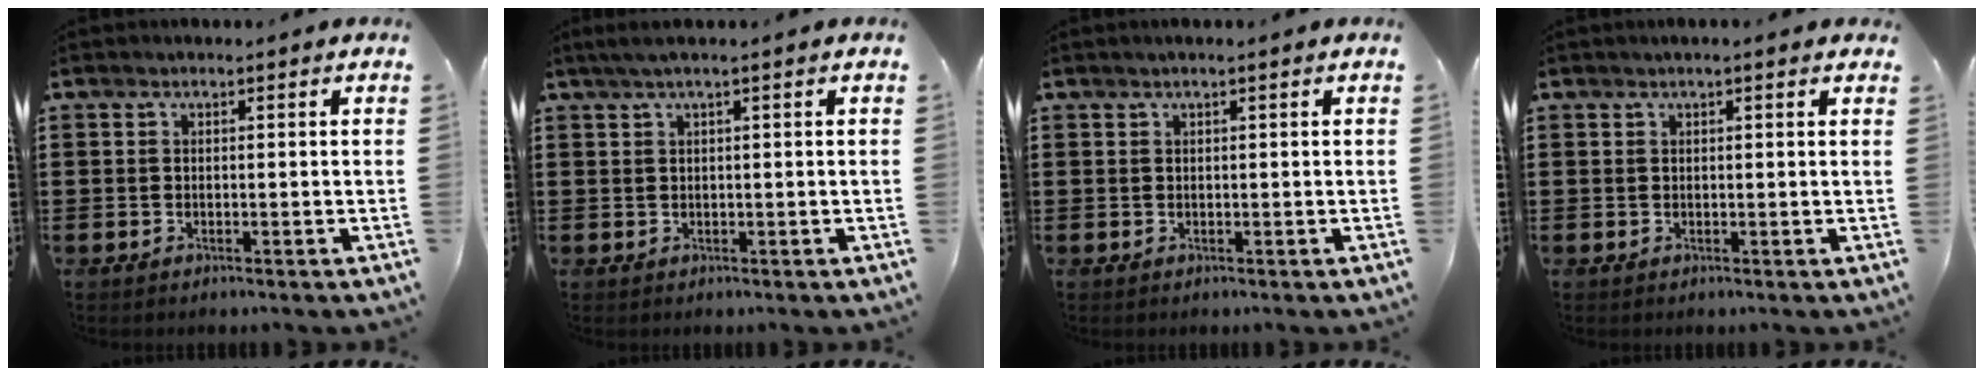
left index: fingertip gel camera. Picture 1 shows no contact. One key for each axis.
{"total": 1.5, "fx": 0.4, "fy": -0.1, "fz": 1.4, "tx": -0.024, "ty": -0.002, "tz": 0.007}
{"total": 0.7, "fx": 0.4, "fy": -0.1, "fz": 0.6, "tx": -0.010, "ty": -0.001, "tz": 0.007}
{"total": 1.1, "fx": 0.6, "fy": 0.1, "fz": 0.9, "tx": -0.017, "ty": 0.001, "tz": 0.011}